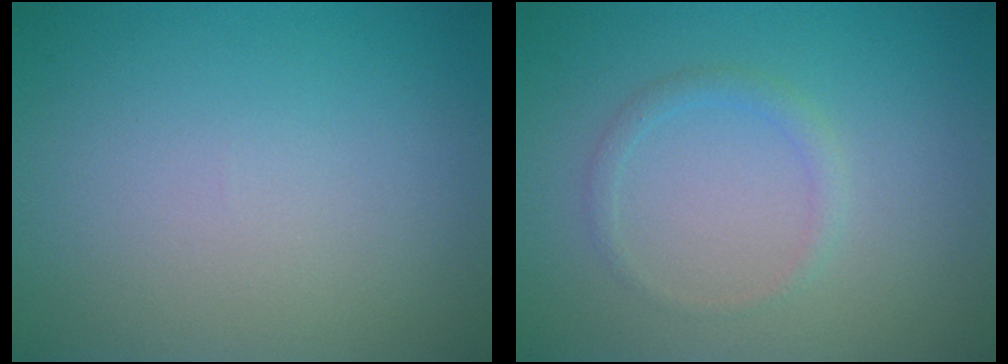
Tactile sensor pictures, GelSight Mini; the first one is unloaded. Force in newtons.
{"total": 1.2, "press": 1.2, "slide": 0.0}